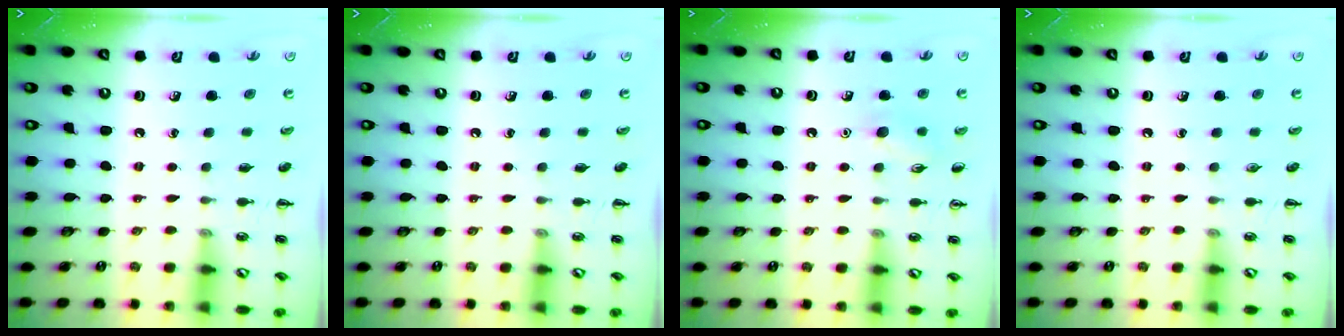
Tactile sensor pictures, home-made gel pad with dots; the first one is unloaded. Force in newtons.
{"total": 0.0}
{"total": 6.4, "press": 6.3, "slide": 1.4}
{"total": 0.0}